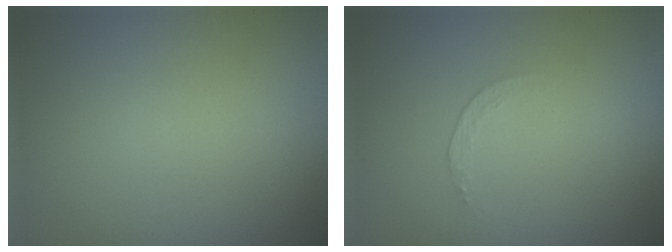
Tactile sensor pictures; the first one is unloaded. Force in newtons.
{"total": 0.7, "press": 0.4, "slide": 0.6}